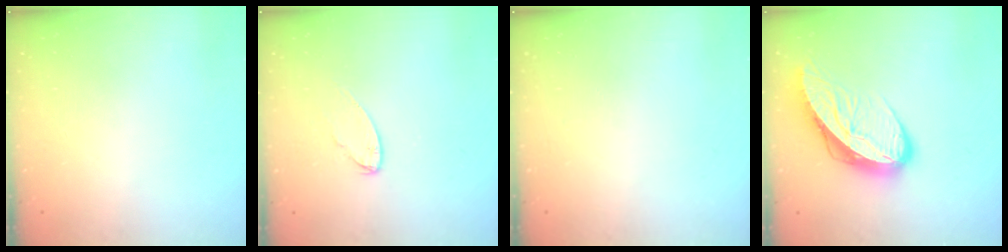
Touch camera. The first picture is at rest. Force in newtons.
{"total": 5.4, "press": 5.4, "slide": 0.6}
{"total": 0.0}
{"total": 12.5, "press": 12.5, "slide": 1.3}